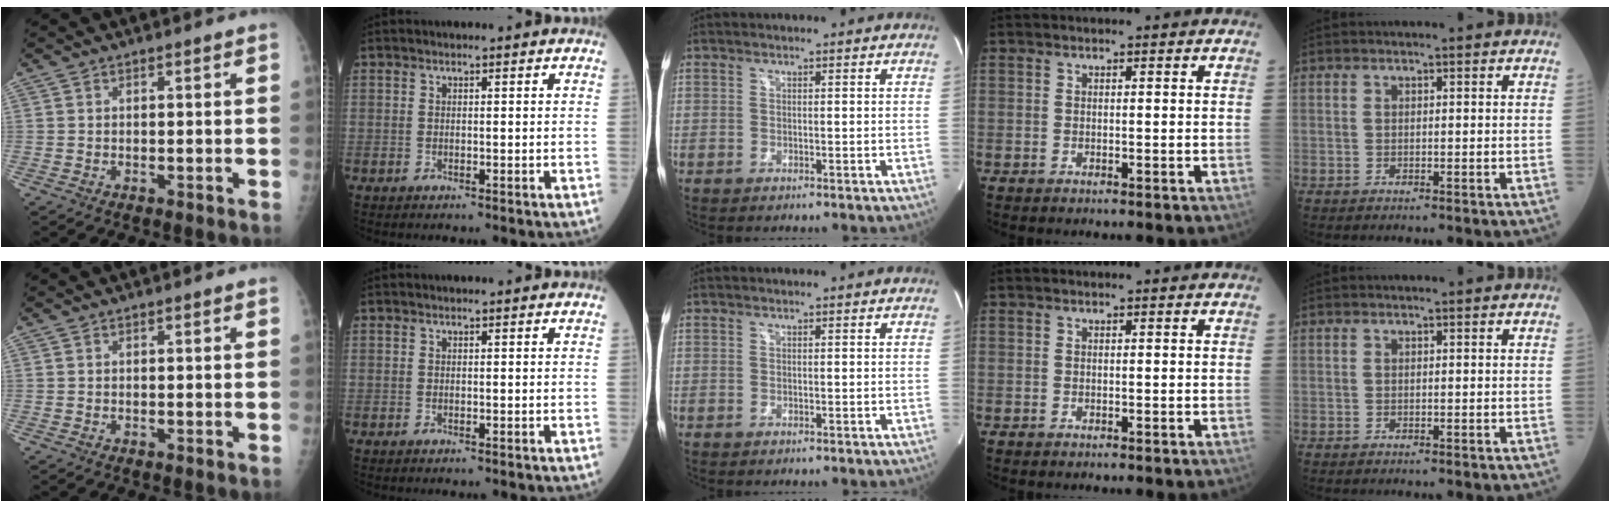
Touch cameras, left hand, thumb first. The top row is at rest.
{}